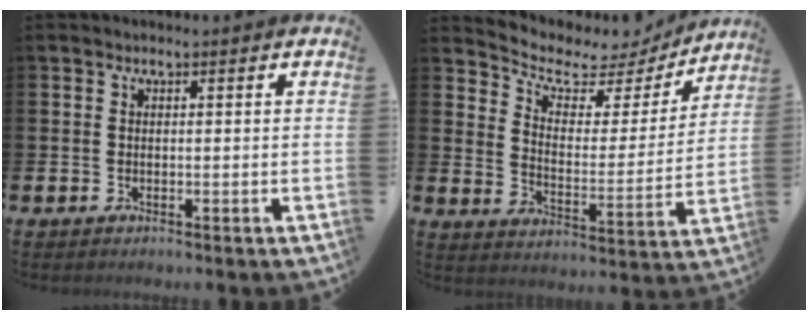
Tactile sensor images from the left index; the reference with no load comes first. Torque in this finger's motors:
{"motor_torque": [0.94, -1.18, 0.25, 0.00]}